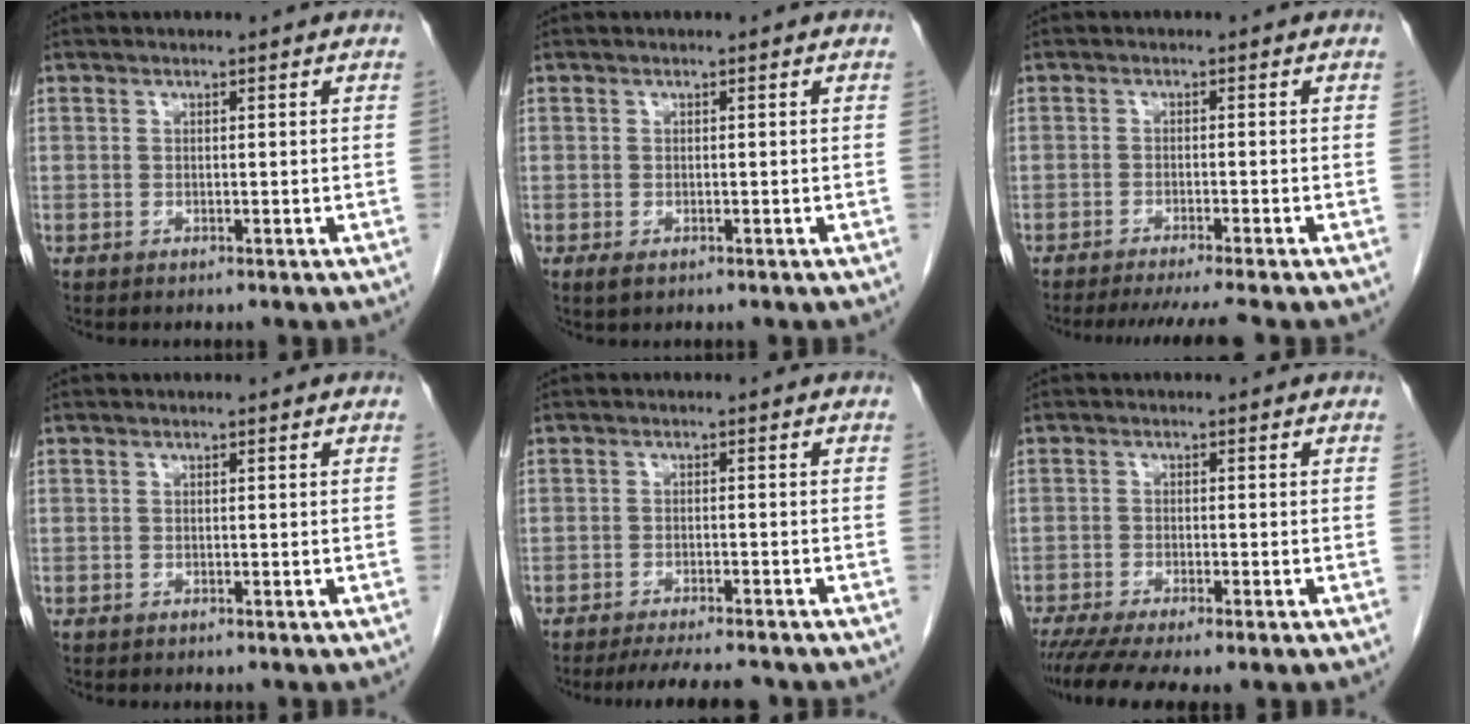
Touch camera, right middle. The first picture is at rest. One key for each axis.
{"total": 1.3, "fx": -0.7, "fy": 0.6, "fz": 0.9, "tx": -0.016, "ty": -0.002, "tz": -0.006}
{"total": 8.3, "fx": -7.2, "fy": -1.2, "fz": 3.8, "tx": -0.032, "ty": -0.022, "tz": -0.106}
{"total": 0.0}
{"total": 8.2, "fx": -7.4, "fy": 0.8, "fz": 3.5, "tx": -0.047, "ty": -0.014, "tz": -0.107}
{"total": 8.4, "fx": -6.6, "fy": 0.8, "fz": 5.1, "tx": -0.075, "ty": -0.015, "tz": -0.102}